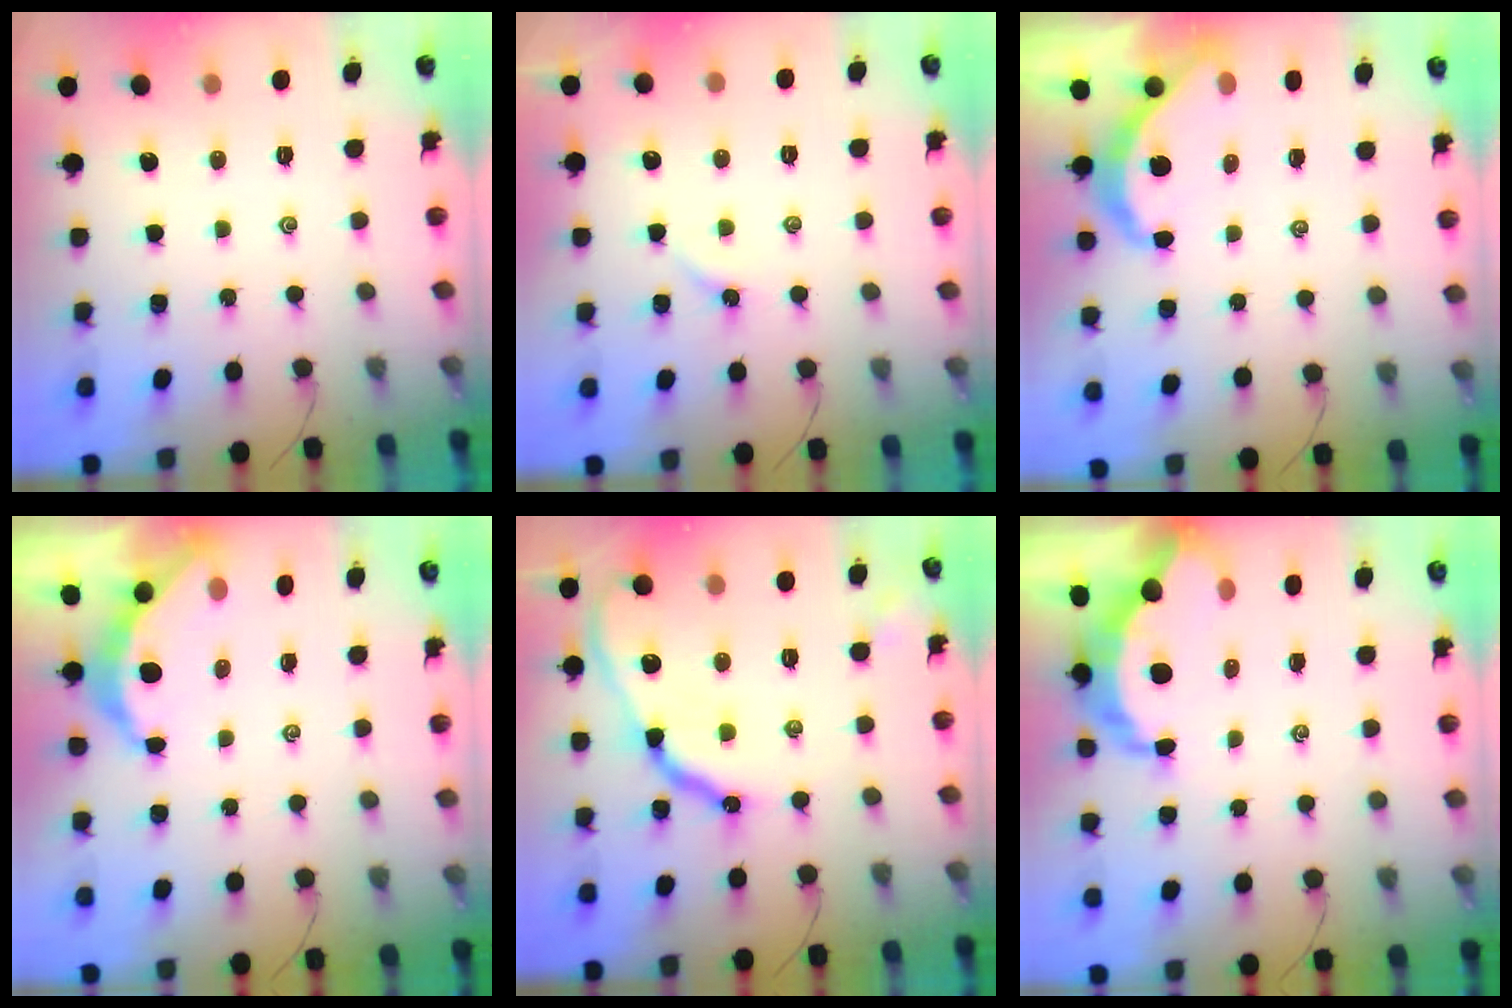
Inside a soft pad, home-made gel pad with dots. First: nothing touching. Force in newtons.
{"total": 1.8, "press": 1.8, "slide": 0.4}
{"total": 6.4, "press": 6.4, "slide": 0.1}
{"total": 5.4, "press": 5.4, "slide": 0.4}
{"total": 13.0, "press": 13.0, "slide": 1.1}
{"total": 8.0, "press": 8.0, "slide": 0.3}